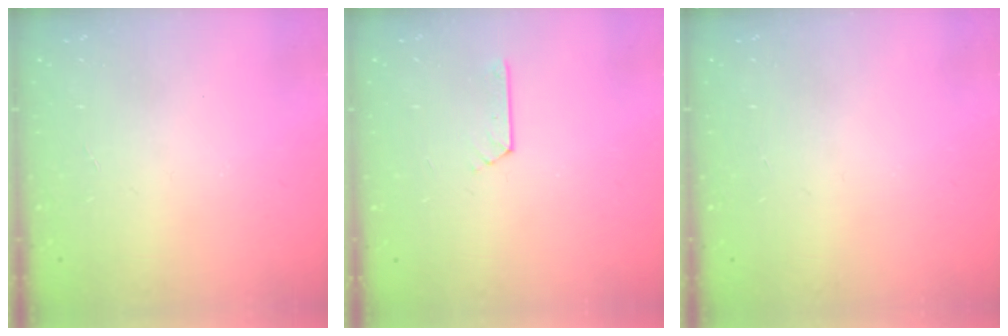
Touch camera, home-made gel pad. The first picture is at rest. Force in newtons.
{"total": 2.2, "press": 2.2, "slide": 0.3}
{"total": 0.0}